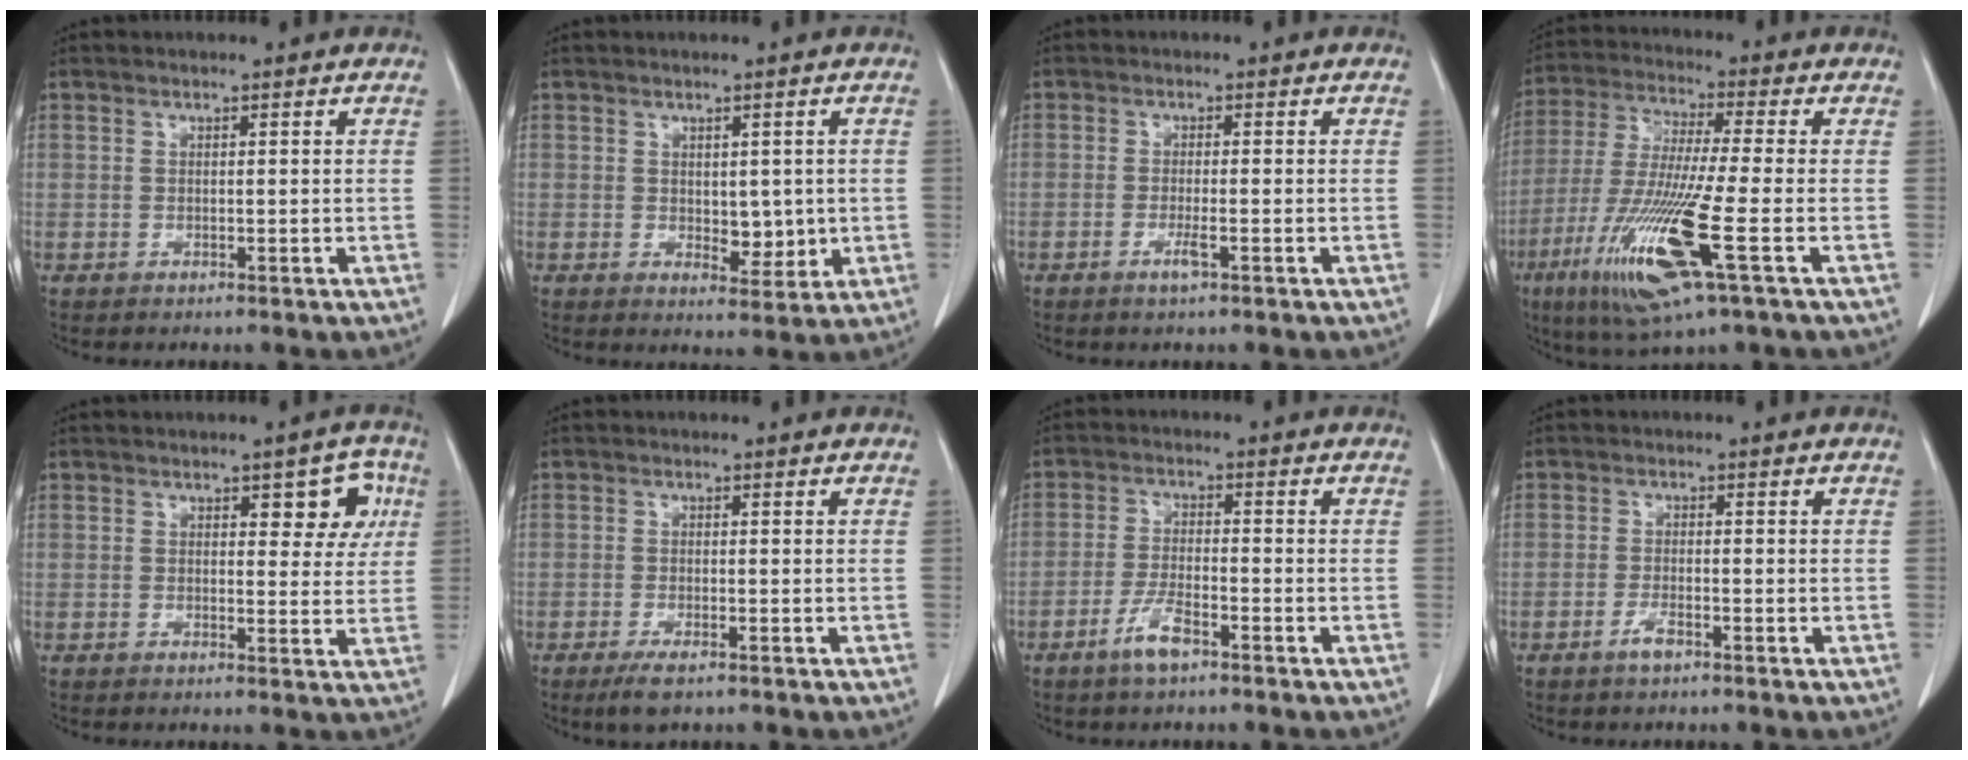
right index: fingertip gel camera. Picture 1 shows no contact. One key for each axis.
{"total": 4.1, "fx": 0.0, "fy": 2.3, "fz": 3.4, "tx": -0.037, "ty": -0.008, "tz": 0.010}
{"total": 2.1, "fx": -1.1, "fy": 0.1, "fz": 1.7, "tx": -0.032, "ty": -0.003, "tz": -0.020}
{"total": 15.3, "fx": -5.9, "fy": 0.4, "fz": 14.1, "tx": -0.296, "ty": -0.033, "tz": -0.112}
{"total": 5.5, "fx": 2.1, "fy": 2.6, "fz": 4.3, "tx": -0.037, "ty": 0.010, "tz": 0.023}
{"total": 2.9, "fx": -1.9, "fy": 0.6, "fz": 2.1, "tx": -0.041, "ty": -0.005, "tz": -0.032}
{"total": 4.9, "fx": -3.2, "fy": 0.9, "fz": 3.6, "tx": -0.076, "ty": -0.002, "tz": -0.060}
{"total": 2.2, "fx": -1.5, "fy": 0.4, "fz": 1.6, "tx": -0.035, "ty": -0.001, "tz": -0.029}